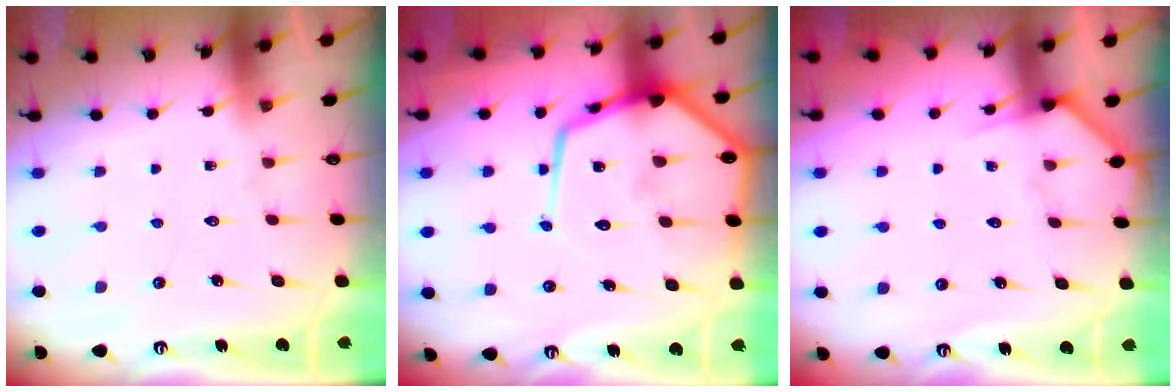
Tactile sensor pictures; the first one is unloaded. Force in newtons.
{"total": 19.0, "press": 18.9, "slide": 1.8}
{"total": 6.2, "press": 6.2, "slide": 0.2}